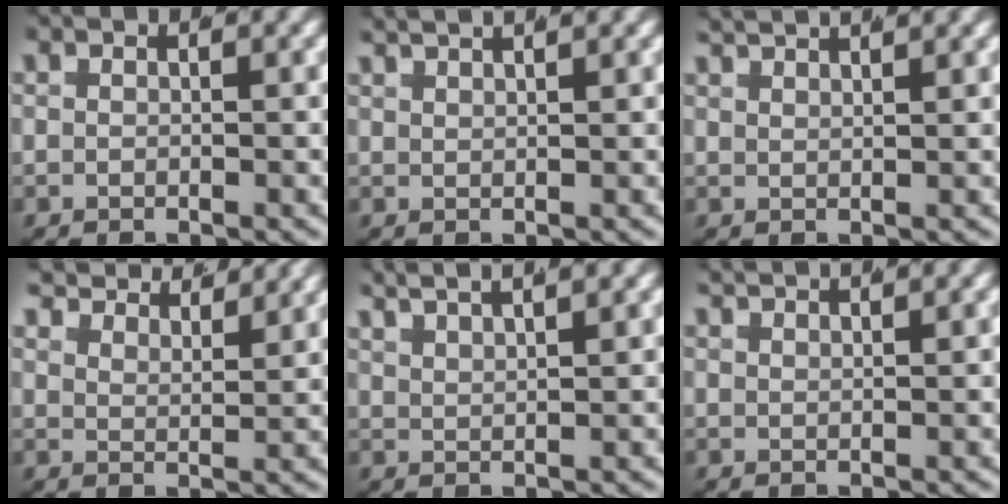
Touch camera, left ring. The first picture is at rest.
{"total": 2.6, "force": [2.5, 0.2, 0.8], "torque": [-0.010, 0.009, 0.041]}
{"total": 2.6, "force": [2.5, 0.1, 0.6], "torque": [-0.010, 0.006, 0.043]}
{"total": 5.0, "force": [4.5, 1.4, 1.8], "torque": [-0.028, 0.005, 0.069]}
{"total": 4.6, "force": [3.9, 1.5, 2.0], "torque": [-0.039, 0.013, 0.060]}
{"total": 2.2, "force": [2.2, 0.0, 0.4], "torque": [-0.006, 0.006, 0.038]}